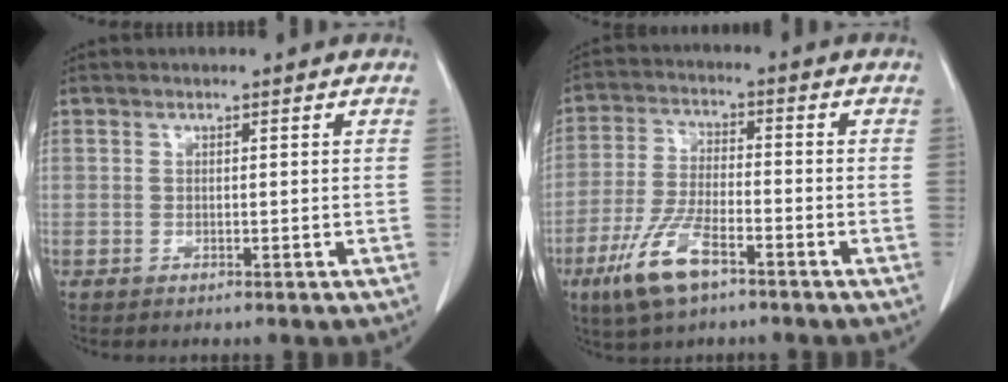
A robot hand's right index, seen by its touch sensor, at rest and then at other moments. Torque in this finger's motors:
{"motor_torque": [0.16, -0.11, -0.06, -0.04]}